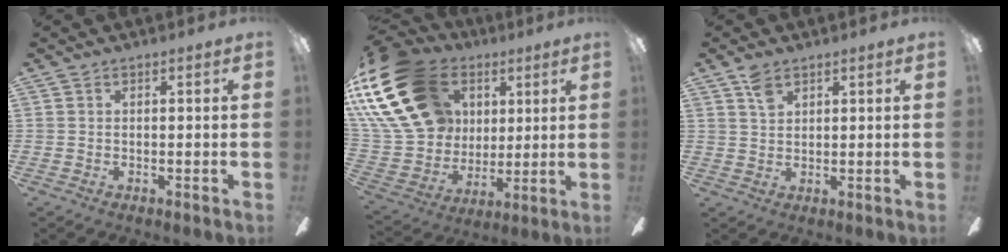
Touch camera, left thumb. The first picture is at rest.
{"total": 28.1, "force": [10.8, 21.1, 15.2], "torque": [-0.315, -0.030, 0.225]}
{"total": 3.3, "force": [2.3, 1.7, 1.7], "torque": [-0.031, -0.003, 0.042]}